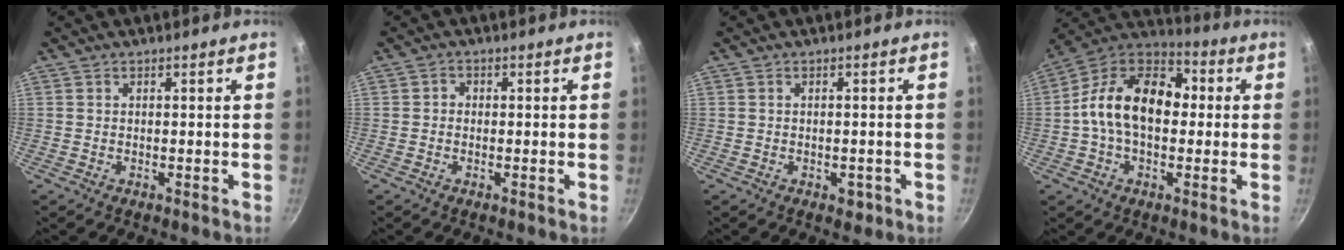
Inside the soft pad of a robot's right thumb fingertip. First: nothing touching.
{"total": 1.2, "force": [-0.3, 1.0, 0.5], "torque": [-0.006, 0.006, -0.009]}
{"total": 2.2, "force": [-0.9, 1.4, 1.4], "torque": [-0.015, 0.006, -0.004]}
{"total": 17.5, "force": [0.4, 11.7, 13.1], "torque": [-0.183, 0.041, -0.017]}